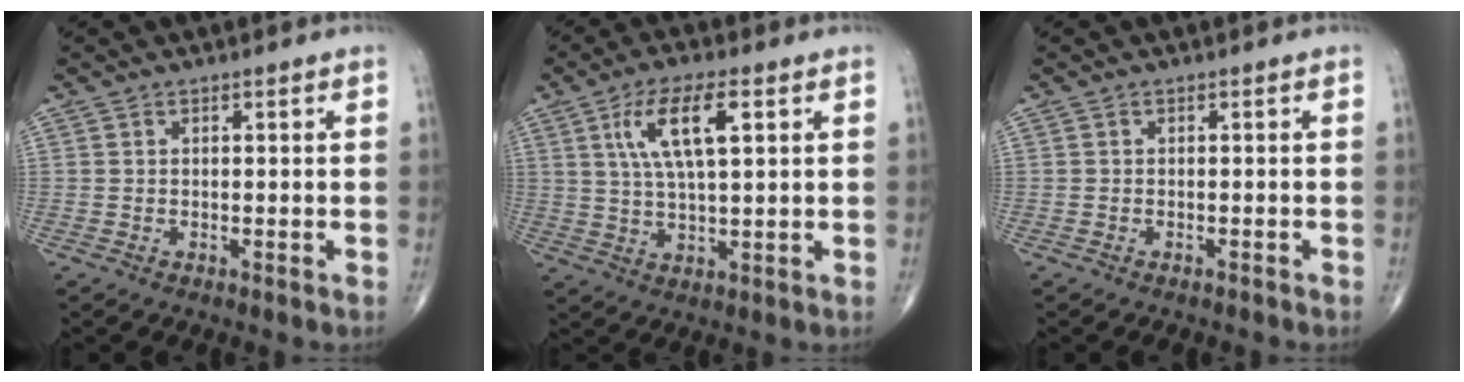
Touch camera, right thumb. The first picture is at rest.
{"total": 10.3, "force": [3.5, 3.3, 9.1], "torque": [-0.170, -0.002, 0.068]}
{"total": 1.5, "force": [-1.3, 0.4, 0.5], "torque": [-0.013, 0.007, -0.016]}